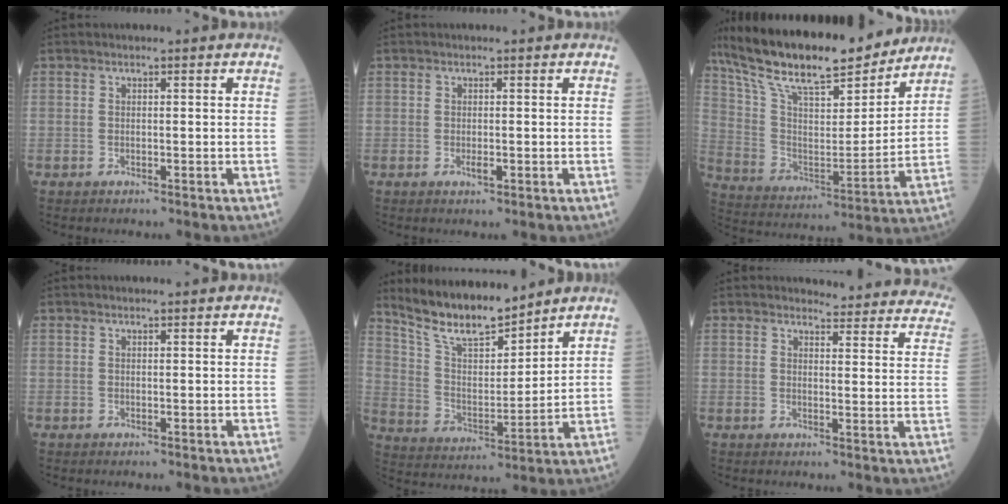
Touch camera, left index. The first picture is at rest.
{"total": 0.8, "force": [0.0, 0.4, 0.8], "torque": [-0.014, -0.001, 0.001]}
{"total": 23.3, "force": [19.2, 5.1, 12.1], "torque": [-0.215, 0.010, 0.323]}
{"total": 0.9, "force": [0.9, 0.0, 0.2], "torque": [-0.008, 0.001, 0.014]}
{"total": 12.0, "force": [10.9, 1.9, 4.6], "torque": [-0.090, -0.001, 0.209]}
{"total": 17.7, "force": [17.3, 3.1, 2.7], "torque": [0.001, -0.085, 0.161]}